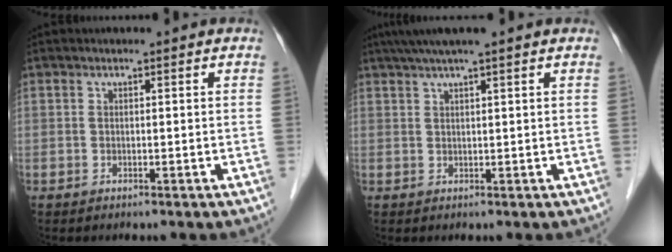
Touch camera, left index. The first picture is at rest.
{"total": 5.8, "force": [4.5, -0.6, 3.6], "torque": [-0.060, 0.033, 0.078]}